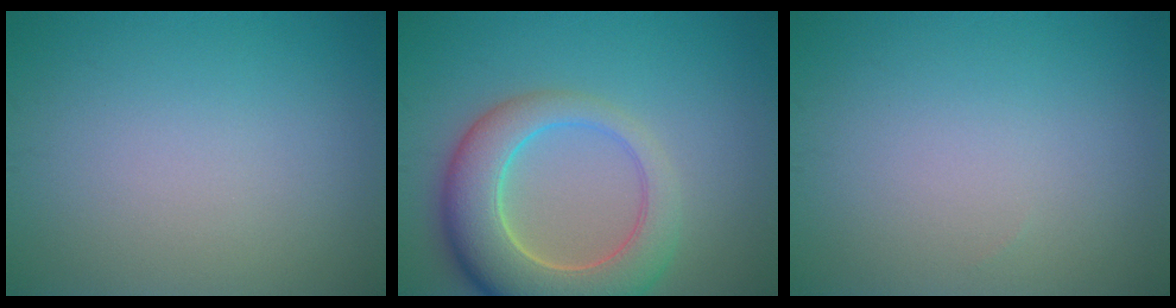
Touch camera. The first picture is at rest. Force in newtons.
{"total": 8.3, "press": 8.2, "slide": 1.0}
{"total": 0.0}